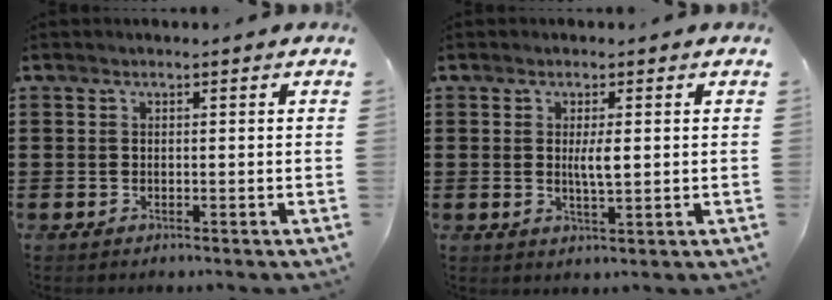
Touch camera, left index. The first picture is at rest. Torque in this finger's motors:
{"motor_torque": [0.77, 0.00, 0.17, 0.07]}